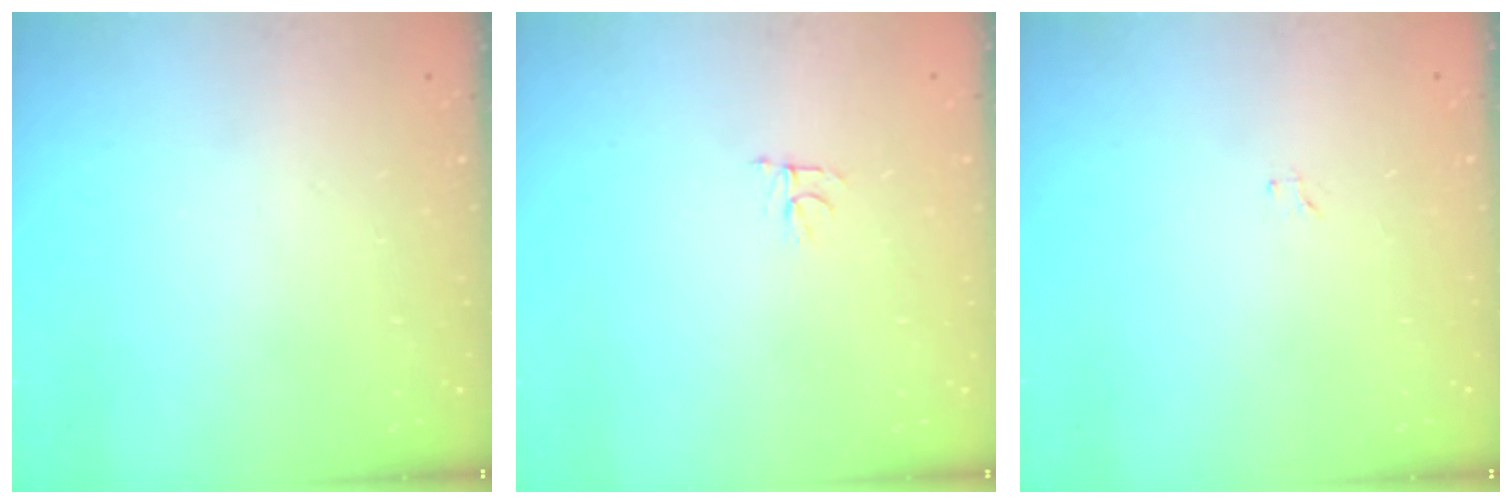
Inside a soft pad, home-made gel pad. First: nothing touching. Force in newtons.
{"total": 3.1, "press": 3.1, "slide": 0.2}
{"total": 0.6, "press": 0.6, "slide": 0.1}